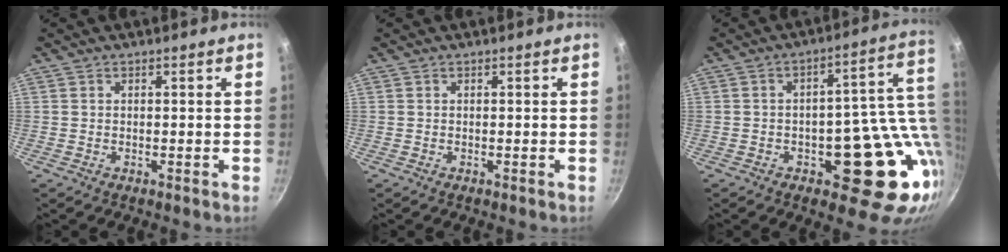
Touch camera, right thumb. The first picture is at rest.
{"total": 0.0}
{"total": 16.0, "force": [-0.2, 8.9, 13.3], "torque": [-0.115, 0.008, 0.006]}